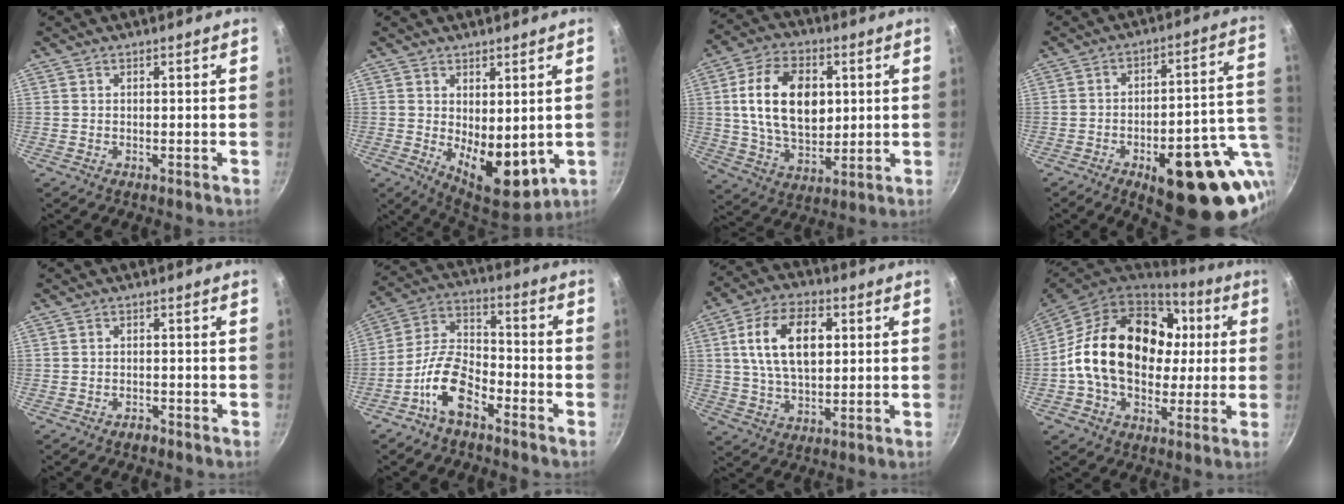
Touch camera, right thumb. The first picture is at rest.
{"total": 10.8, "force": [0.1, 5.9, 9.1], "torque": [-0.106, -0.030, 0.017]}
{"total": 16.8, "force": [2.9, 10.8, 12.6], "torque": [-0.197, -0.002, 0.050]}
{"total": 23.5, "force": [-7.0, 9.2, 20.5], "torque": [-0.221, 0.017, -0.085]}
{"total": 1.5, "force": [-1.2, 0.7, 0.5], "torque": [-0.005, 0.016, -0.017]}
{"total": 11.4, "force": [-6.5, 5.5, 7.5], "torque": [-0.138, 0.056, -0.138]}
{"total": 14.2, "force": [2.9, 8.4, 11.0], "torque": [-0.178, 0.007, 0.047]}
{"total": 24.2, "force": [2.3, 17.4, 16.7], "torque": [-0.266, 0.031, 0.036]}